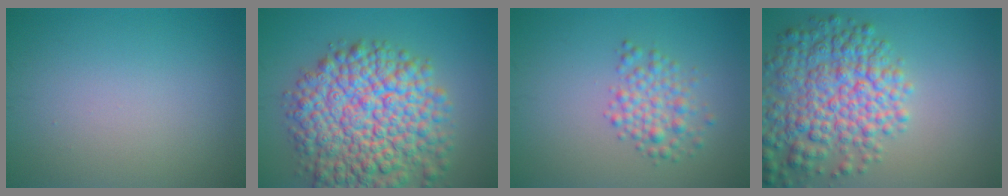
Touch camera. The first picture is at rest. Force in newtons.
{"total": 12.4, "press": 12.4, "slide": 0.5}
{"total": 2.9, "press": 2.9, "slide": 0.1}
{"total": 8.1, "press": 8.1, "slide": 0.4}